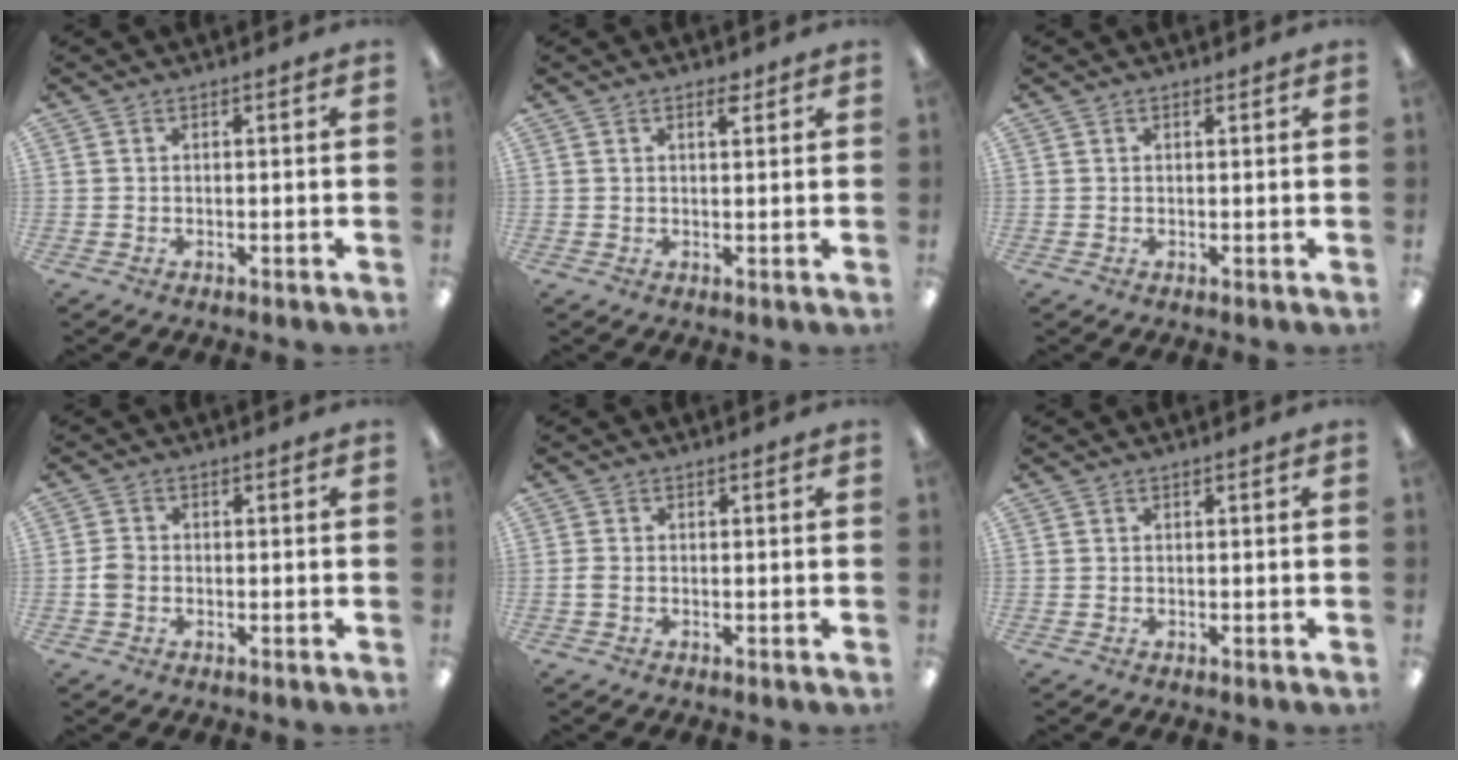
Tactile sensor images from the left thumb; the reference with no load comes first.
{"total": 2.4, "force": [1.7, 0.8, 1.5], "torque": [-0.018, -0.005, 0.026]}
{"total": 0.6, "force": [0.4, 0.2, 0.3], "torque": [-0.007, 0.002, 0.008]}
{"total": 2.7, "force": [-0.6, 2.1, 1.7], "torque": [-0.029, 0.005, -0.011]}
{"total": 1.1, "force": [-0.2, 0.6, 0.9], "torque": [-0.017, 0.002, -0.004]}
{"total": 0.0}